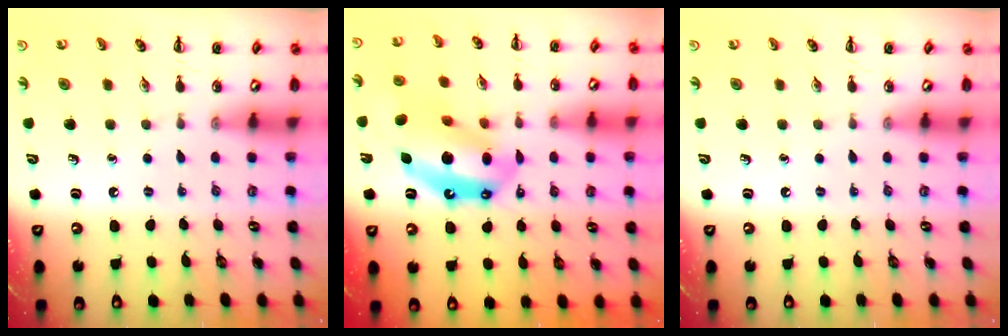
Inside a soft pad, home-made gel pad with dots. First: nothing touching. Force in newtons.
{"total": 16.4, "press": 15.7, "slide": 4.7}
{"total": 0.0}